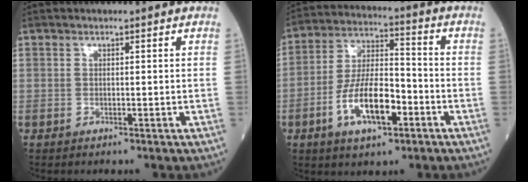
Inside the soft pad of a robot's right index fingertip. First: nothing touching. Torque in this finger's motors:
{"motor_torque": [0.58, -0.26, 0.33, 0.21]}